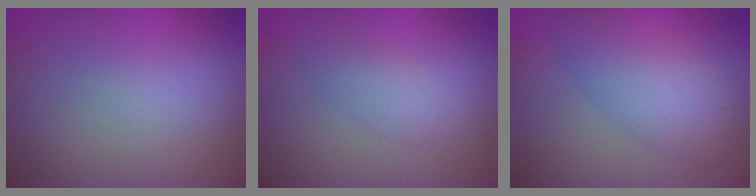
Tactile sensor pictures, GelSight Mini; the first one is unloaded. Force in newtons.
{"total": 1.8, "press": 1.8, "slide": 0.1}
{"total": 4.5, "press": 4.5, "slide": 0.1}